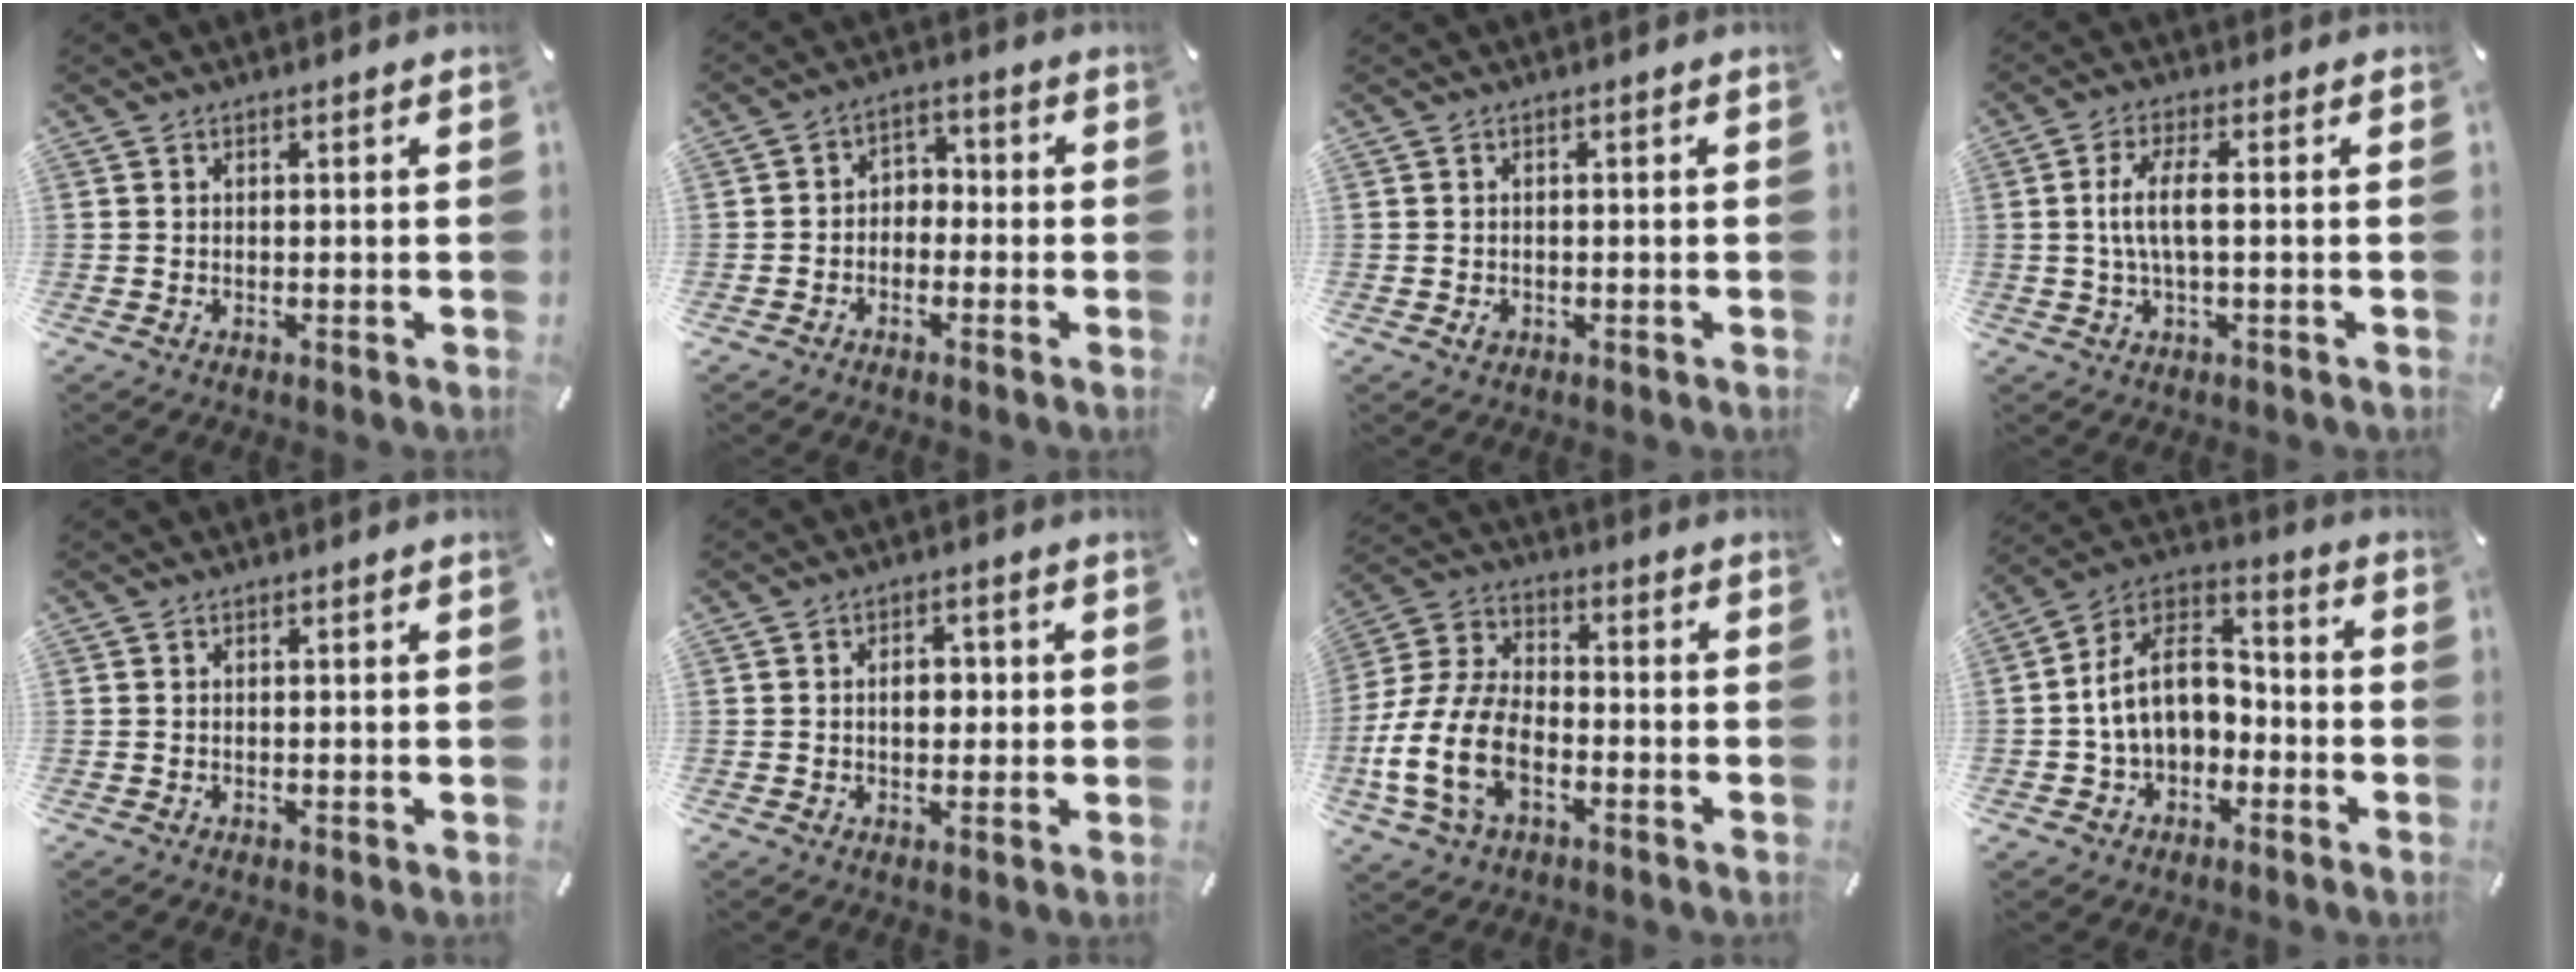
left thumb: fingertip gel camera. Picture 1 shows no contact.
{"total": 4.0, "force": [-2.5, 3.0, 1.0], "torque": [-0.017, 0.014, -0.053]}
{"total": 1.4, "force": [-0.4, 1.1, 0.8], "torque": [-0.014, 0.002, -0.007]}
{"total": 6.9, "force": [0.2, 1.9, 6.6], "torque": [-0.144, -0.003, -0.005]}
{"total": 0.0}
{"total": 4.7, "force": [0.0, 3.2, 3.5], "torque": [-0.035, -0.004, -0.010]}
{"total": 15.5, "force": [-5.9, 9.8, 10.4], "torque": [-0.226, 0.024, -0.107]}
{"total": 13.5, "force": [-2.0, 10.2, 8.6], "torque": [-0.170, 0.025, -0.034]}